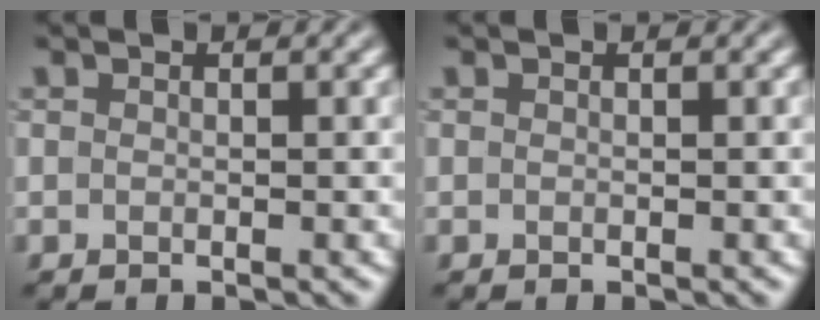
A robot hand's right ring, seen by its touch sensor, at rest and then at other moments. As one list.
[{"total": 0.0}]